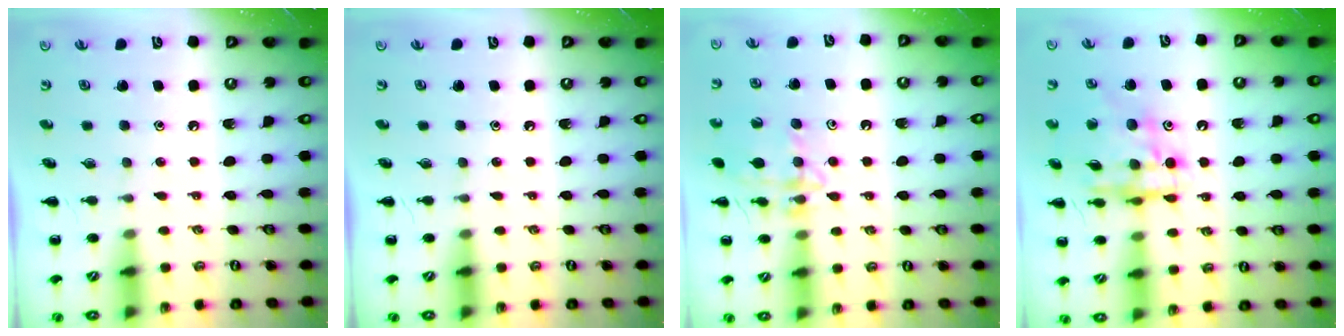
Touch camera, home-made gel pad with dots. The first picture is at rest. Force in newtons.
{"total": 0.0}
{"total": 14.2, "press": 14.2, "slide": 1.2}
{"total": 12.6, "press": 12.2, "slide": 3.3}